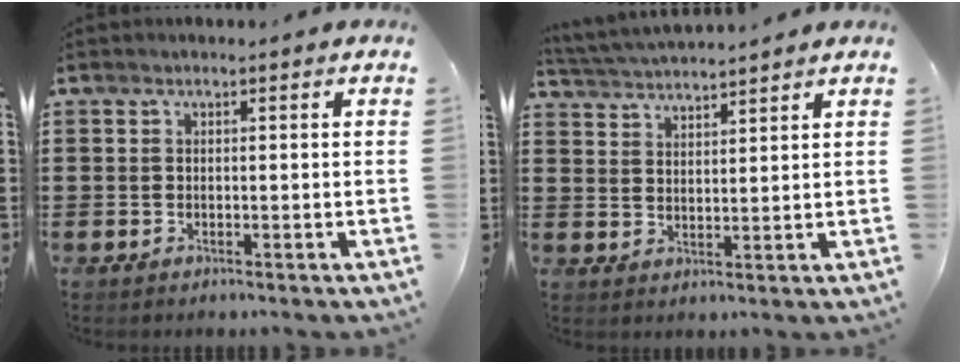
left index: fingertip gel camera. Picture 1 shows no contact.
{"total": 3.5, "force": [3.4, -0.3, 0.1], "torque": [-0.017, -0.015, 0.060]}